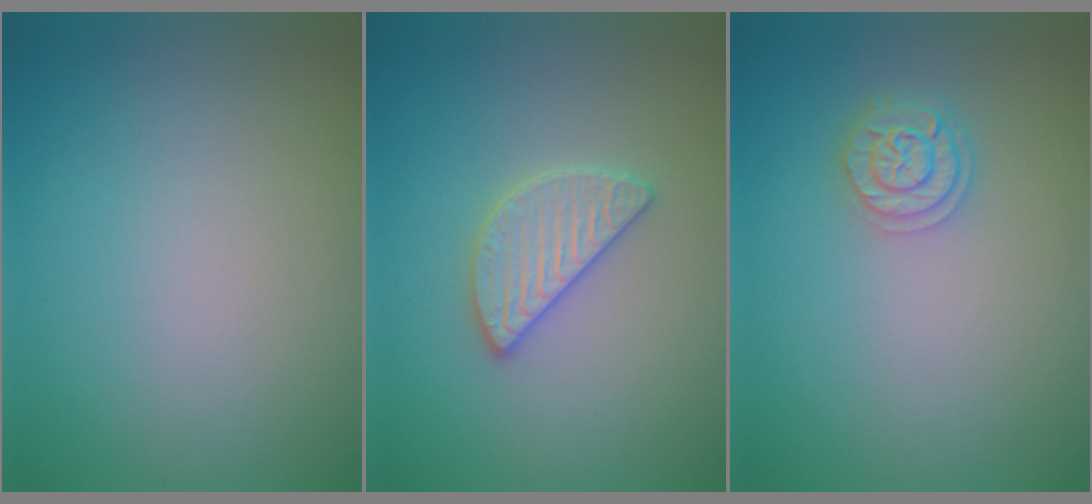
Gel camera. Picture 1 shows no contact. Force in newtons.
{"total": 2.8, "press": 2.7, "slide": 0.5}
{"total": 2.6, "press": 2.4, "slide": 1.0}